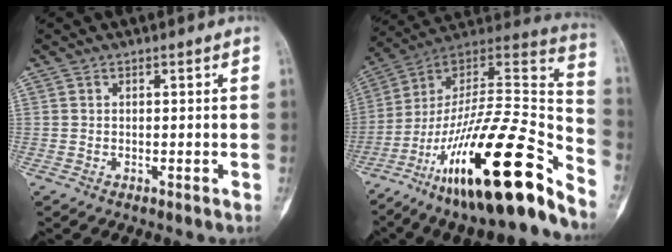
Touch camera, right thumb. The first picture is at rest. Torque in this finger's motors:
{"motor_torque": [3.43, 1.58, 1.83, -0.94, 0.70]}